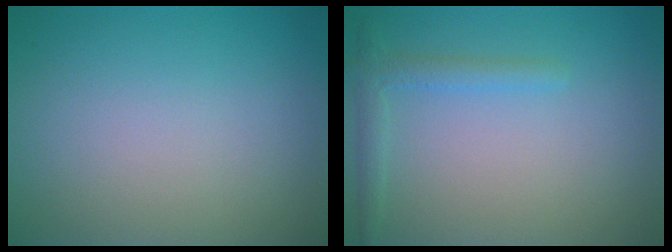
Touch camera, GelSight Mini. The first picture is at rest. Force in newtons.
{"total": 1.9, "press": 1.8, "slide": 0.2}